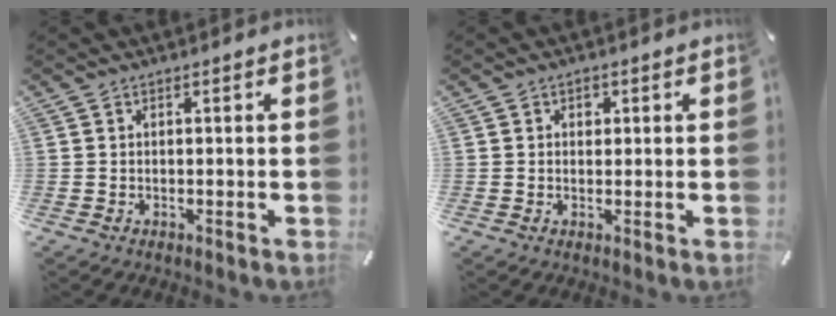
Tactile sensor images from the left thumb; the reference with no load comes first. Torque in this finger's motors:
{"motor_torque": [0.18, 0.41, 0.15, -0.32, 0.00]}